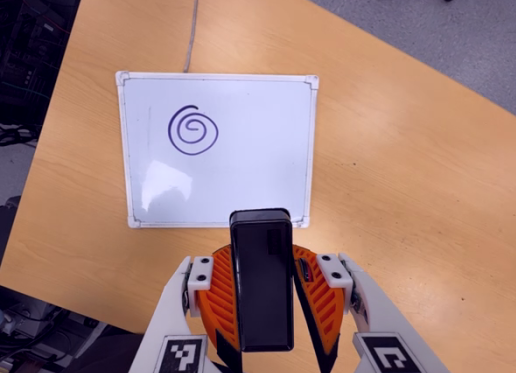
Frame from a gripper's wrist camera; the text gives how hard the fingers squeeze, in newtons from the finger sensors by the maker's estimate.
{"total": 5.9, "left": 5.2, "right": 6.5}